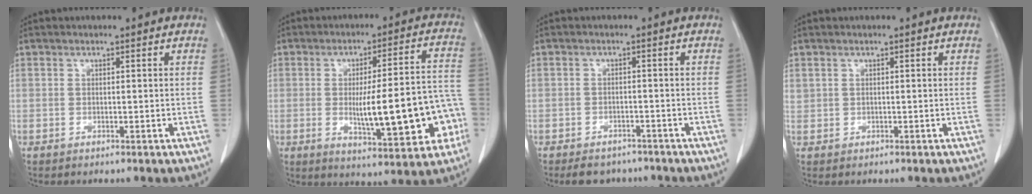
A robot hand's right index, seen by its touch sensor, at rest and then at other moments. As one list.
[{"total": 17.0, "force": [-3.4, 3.6, 16.3], "torque": [-0.208, 0.027, -0.032]}, {"total": 5.5, "force": [-4.7, 2.6, 1.2], "torque": [-0.011, 0.003, -0.059]}, {"total": 0.9, "force": [0.4, 0.8, 0.2], "torque": [0.000, 0.014, 0.010]}]